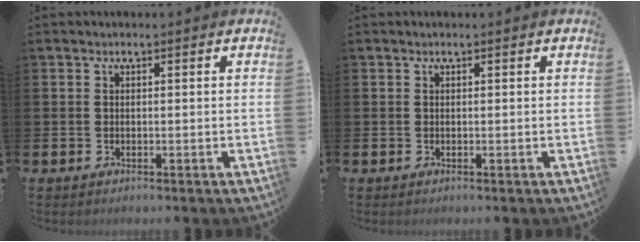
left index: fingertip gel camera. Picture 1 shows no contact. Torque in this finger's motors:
{"motor_torque": [1.07, -1.07, 0.00, 0.00]}